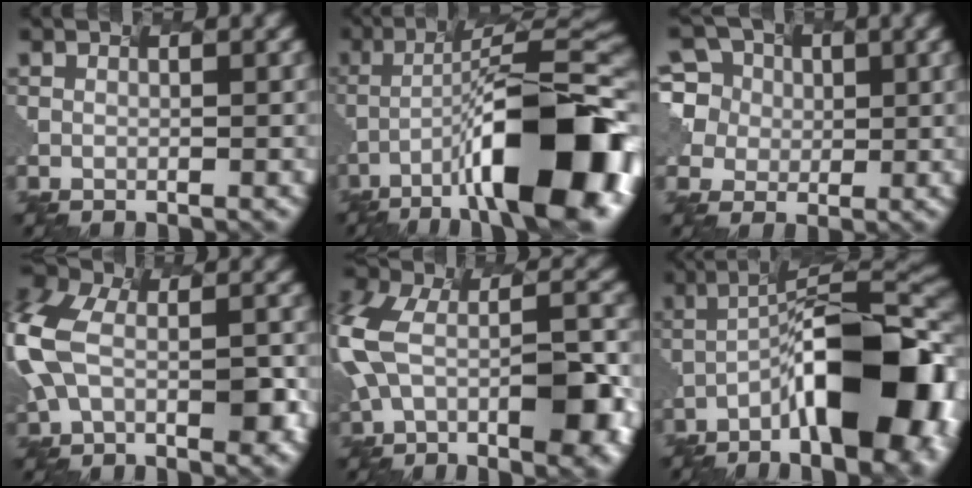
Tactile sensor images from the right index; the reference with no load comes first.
{"total": 14.4, "force": [-7.0, 3.9, 12.0], "torque": [-0.195, 0.004, -0.098]}
{"total": 8.2, "force": [3.1, 7.1, 2.6], "torque": [-0.083, 0.031, 0.055]}
{"total": 9.0, "force": [-1.9, 5.2, 7.1], "torque": [-0.199, 0.002, -0.026]}
{"total": 11.0, "force": [-2.7, 5.5, 9.1], "torque": [-0.217, -0.007, -0.025]}
{"total": 14.1, "force": [-6.2, 4.7, 11.8], "torque": [-0.184, 0.006, -0.079]}